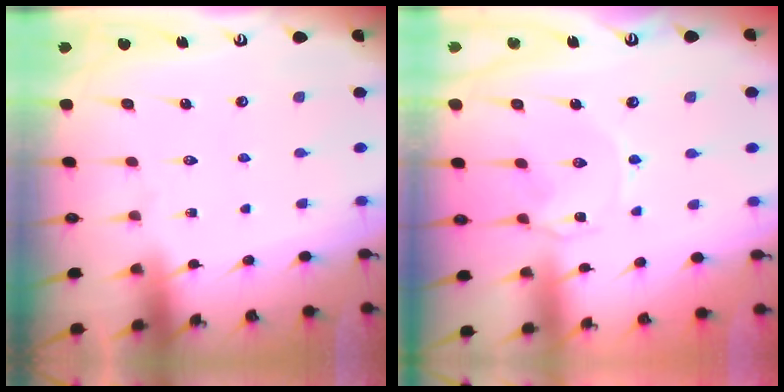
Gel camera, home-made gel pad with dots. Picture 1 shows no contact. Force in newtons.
{"total": 0.8, "press": 0.8, "slide": 0.2}